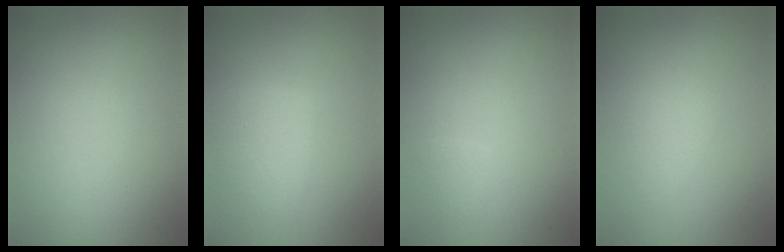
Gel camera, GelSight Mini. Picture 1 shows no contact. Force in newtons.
{"total": 2.0, "press": 2.0, "slide": 0.0}
{"total": 0.8, "press": 0.8, "slide": 0.1}
{"total": 1.4, "press": 1.4, "slide": 0.0}